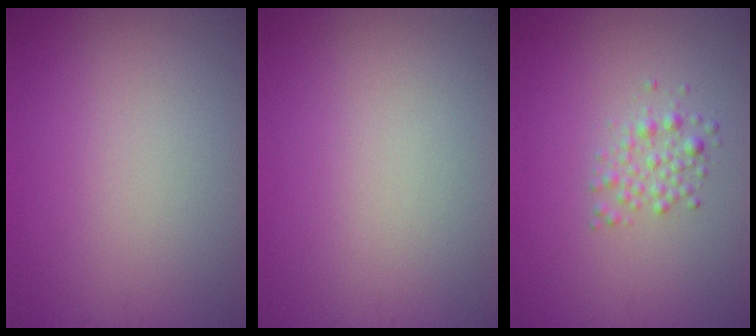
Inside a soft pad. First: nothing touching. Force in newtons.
{"total": 0.0}
{"total": 1.7, "press": 1.7, "slide": 0.0}